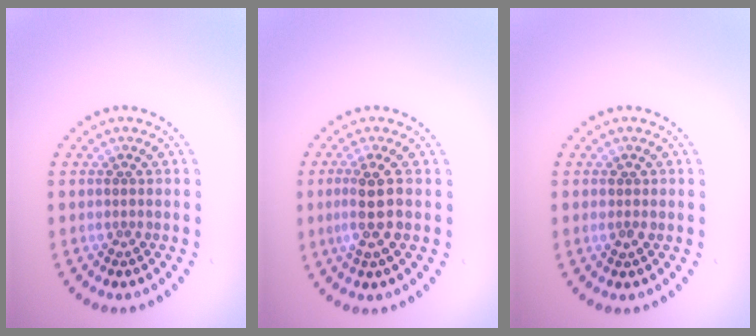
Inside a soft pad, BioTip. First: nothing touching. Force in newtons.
{"total": 3.3, "press": 3.0, "slide": 1.5}
{"total": 0.9, "press": 0.8, "slide": 0.2}